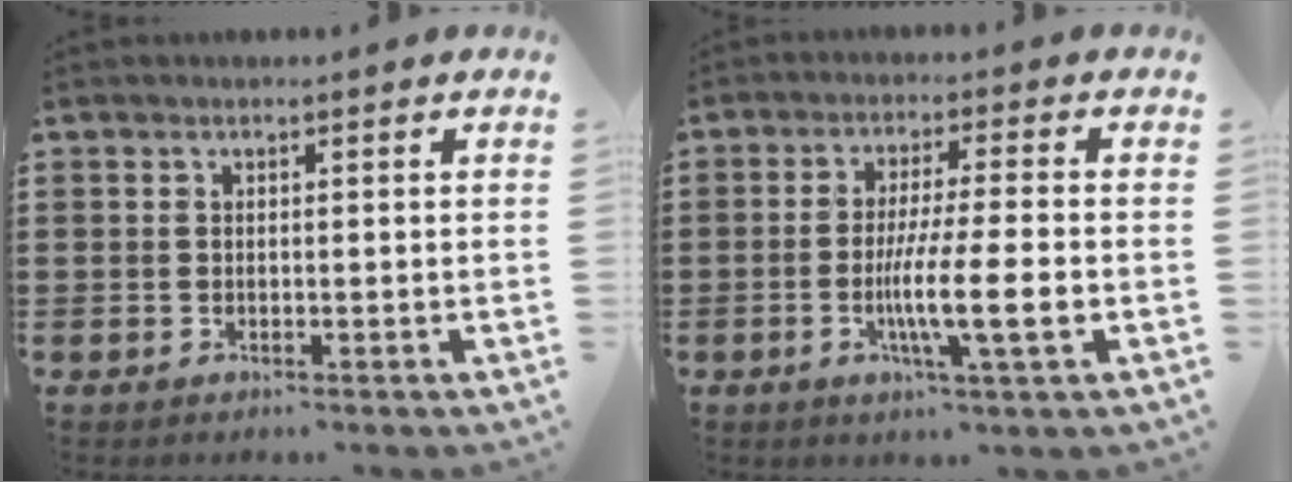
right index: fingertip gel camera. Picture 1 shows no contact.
{"total": 9.4, "force": [-2.3, 0.7, 9.1], "torque": [-0.171, -0.016, -0.044]}